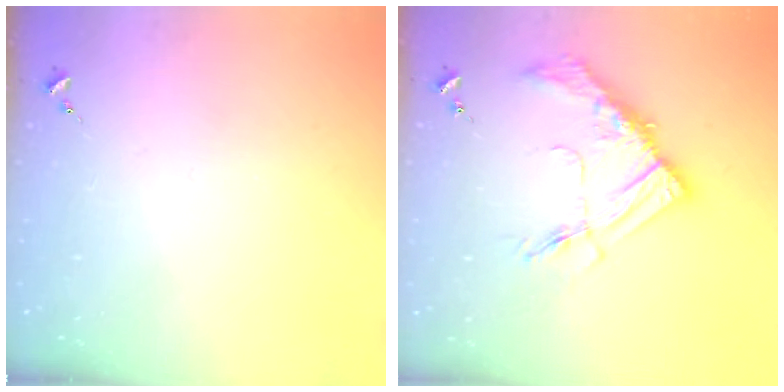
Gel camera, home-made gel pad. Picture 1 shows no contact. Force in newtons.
{"total": 14.1, "press": 14.0, "slide": 1.1}